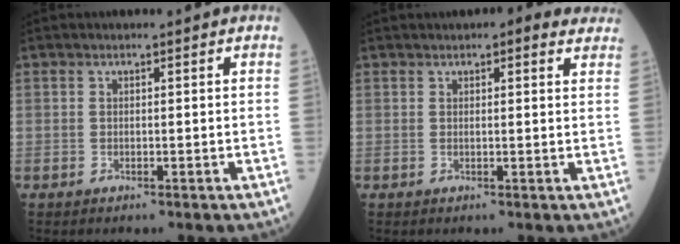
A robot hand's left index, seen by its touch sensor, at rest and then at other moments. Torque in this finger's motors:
{"motor_torque": [0.83, -1.30, 0.64, 0.12]}